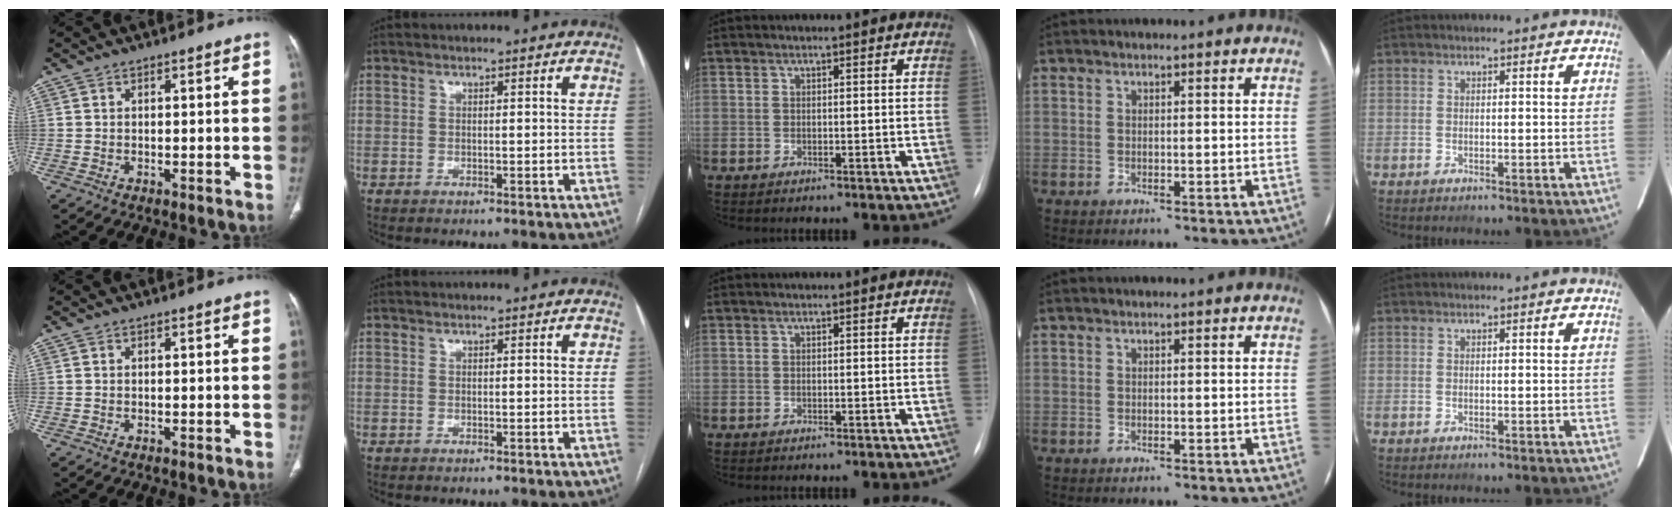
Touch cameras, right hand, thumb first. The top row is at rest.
{}